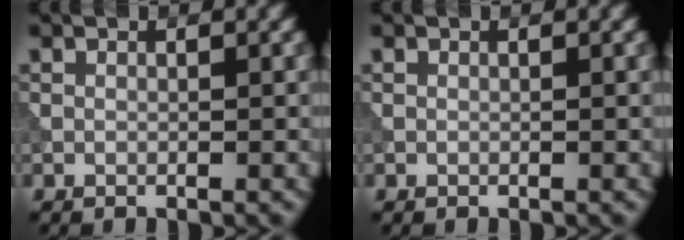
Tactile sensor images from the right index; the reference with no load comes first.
{"total": 0.0}